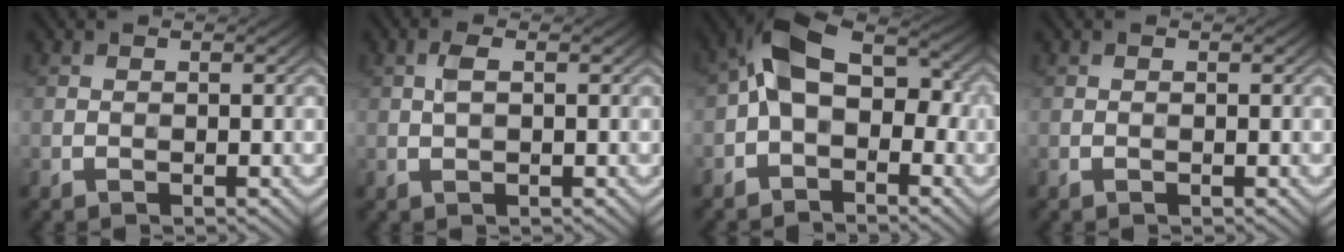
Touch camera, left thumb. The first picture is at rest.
{"total": 1.9, "force": [0.4, 0.8, 1.7], "torque": [-0.039, 0.005, 0.006]}
{"total": 8.0, "force": [-1.2, 5.0, 6.1], "torque": [-0.103, 0.019, -0.035]}
{"total": 0.0}